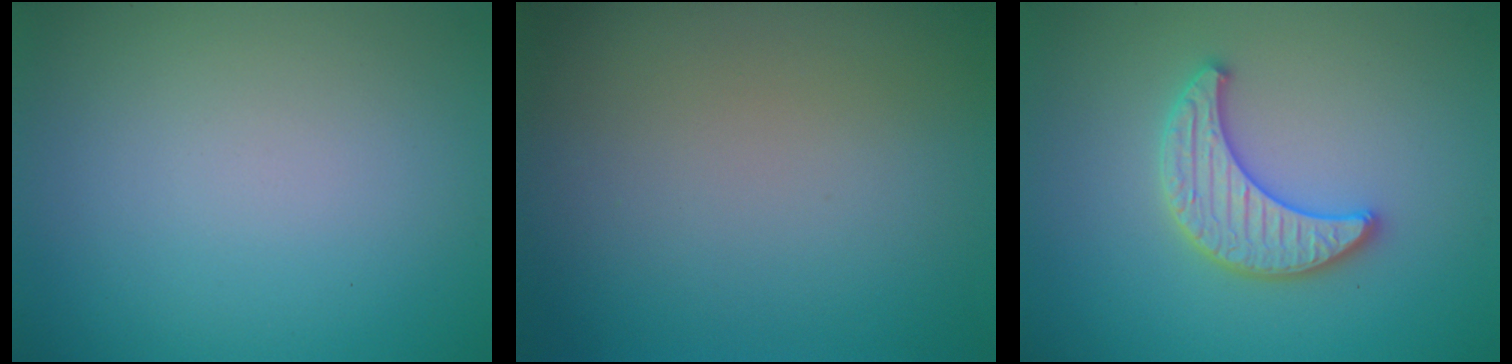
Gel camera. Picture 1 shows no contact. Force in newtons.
{"total": 0.0}
{"total": 3.4, "press": 3.3, "slide": 0.6}